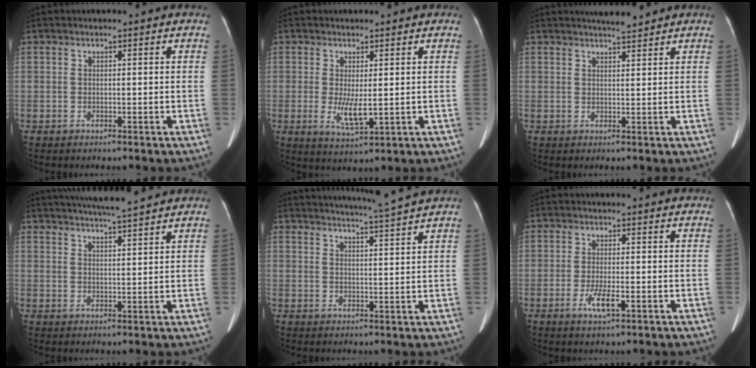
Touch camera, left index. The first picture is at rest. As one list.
[{"total": 4.1, "force": [-0.1, 1.0, 4.0], "torque": [-0.079, -0.015, 0.007]}, {"total": 3.6, "force": [3.3, 0.2, 1.4], "torque": [-0.021, 0.006, 0.050]}, {"total": 9.5, "force": [8.5, -0.1, 4.2], "torque": [-0.070, 0.019, 0.122]}, {"total": 7.4, "force": [6.7, -1.9, 2.3], "torque": [-0.039, -0.004, 0.096]}, {"total": 3.7, "force": [-1.6, 0.7, 3.2], "torque": [-0.069, -0.006, -0.027]}]